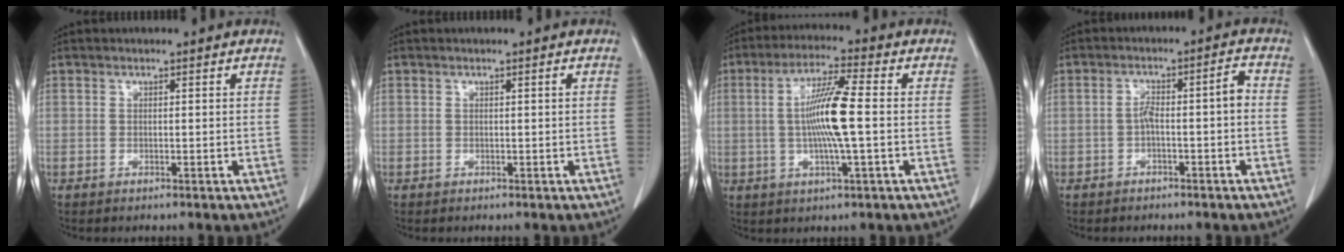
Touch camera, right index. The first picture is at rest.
{"total": 0.0}
{"total": 9.5, "force": [-0.2, 0.1, 9.5], "torque": [-0.180, 0.000, -0.010]}
{"total": 4.4, "force": [-1.2, 0.7, 4.2], "torque": [-0.069, 0.023, -0.016]}